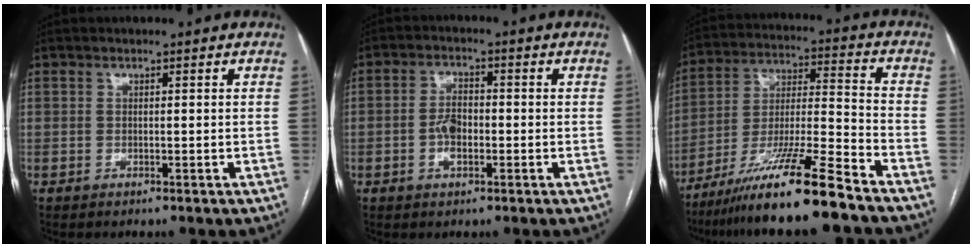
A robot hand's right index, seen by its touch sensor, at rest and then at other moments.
{"total": 4.1, "force": [-1.0, 2.1, 3.3], "torque": [-0.066, 0.008, -0.020]}
{"total": 16.0, "force": [-12.2, -1.0, 10.3], "torque": [-0.196, -0.020, -0.218]}